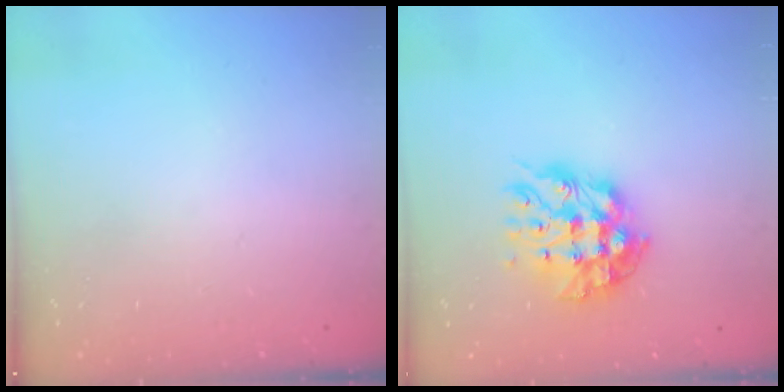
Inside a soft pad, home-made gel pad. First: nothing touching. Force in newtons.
{"total": 12.4, "press": 12.4, "slide": 0.8}